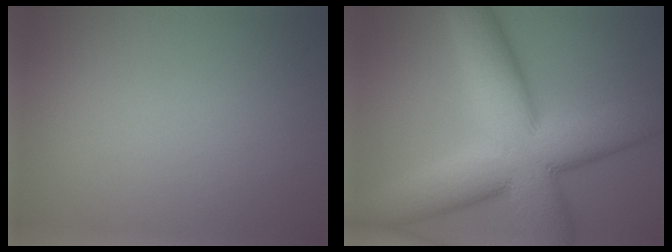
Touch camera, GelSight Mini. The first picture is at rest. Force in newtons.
{"total": 15.2, "press": 15.2, "slide": 0.8}